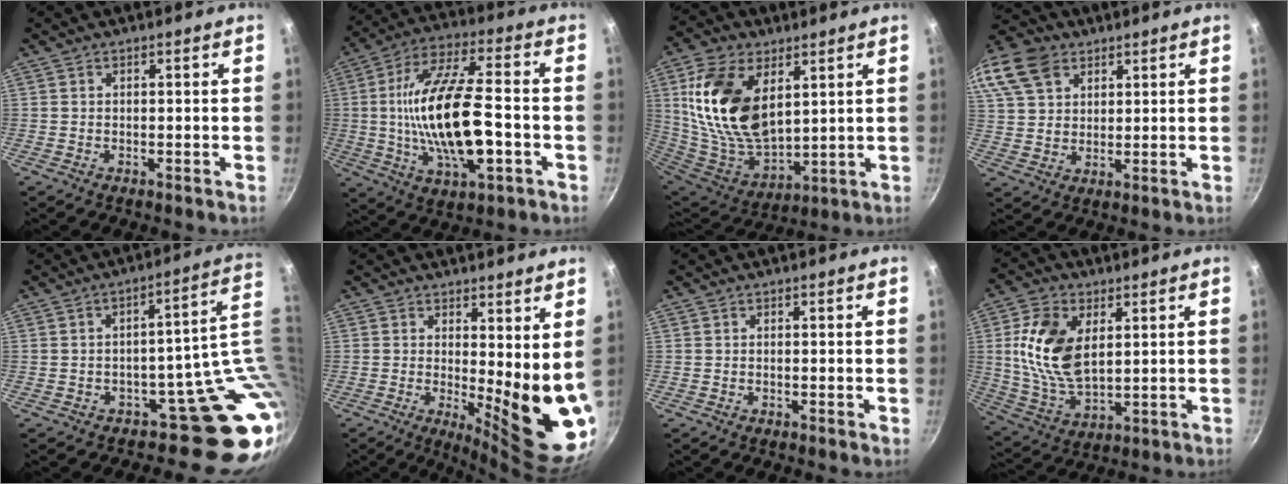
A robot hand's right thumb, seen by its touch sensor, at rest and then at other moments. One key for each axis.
{"total": 20.6, "fx": -2.5, "fy": 8.0, "fz": 18.8, "tx": -0.341, "ty": 0.021, "tz": -0.048}
{"total": 21.1, "fx": 6.5, "fy": 12.4, "fz": 15.8, "tx": -0.285, "ty": -0.038, "tz": 0.138}
{"total": 18.7, "fx": 9.7, "fy": 13.3, "fz": 9.0, "tx": -0.210, "ty": 0.023, "tz": 0.184}
{"total": 11.7, "fx": 2.5, "fy": 7.9, "fz": 8.3, "tx": -0.034, "ty": 0.007, "tz": 0.044}
{"total": 12.8, "fx": 2.0, "fy": 4.0, "fz": 11.9, "tx": -0.134, "ty": -0.050, "tz": 0.032}
{"total": 0.0}
{"total": 14.8, "fx": 3.4, "fy": 8.8, "fz": 11.4, "tx": -0.208, "ty": -0.017, "tz": 0.074}